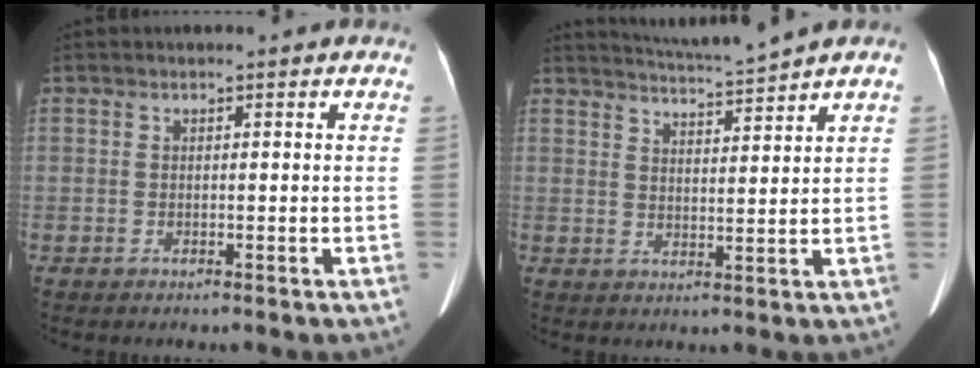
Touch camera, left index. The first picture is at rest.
{"total": 5.7, "force": [5.4, -1.4, 1.2], "torque": [-0.031, -0.003, 0.093]}